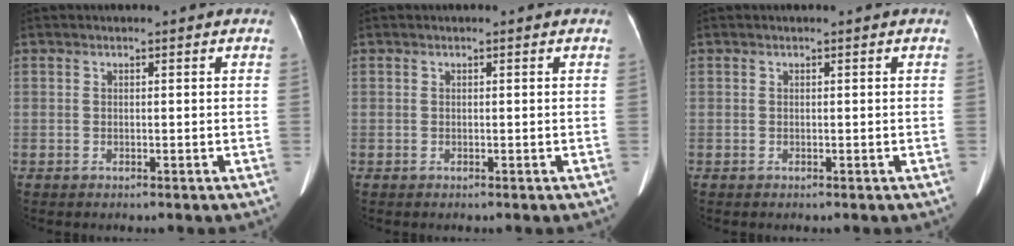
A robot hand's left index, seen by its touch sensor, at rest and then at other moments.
{"total": 0.0}
{"total": 0.0}